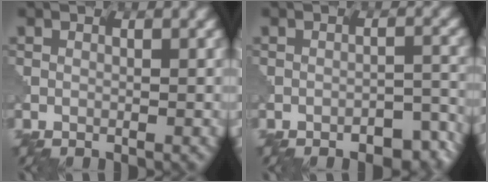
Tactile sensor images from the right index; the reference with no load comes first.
{"total": 3.6, "force": [-2.8, 1.3, 1.9], "torque": [-0.028, 0.008, -0.034]}